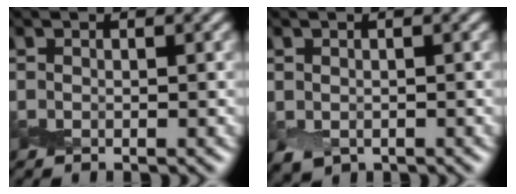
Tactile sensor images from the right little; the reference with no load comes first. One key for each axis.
{"total": 1.0, "fx": -0.3, "fy": 0.8, "fz": 0.5, "tx": -0.013, "ty": -0.008, "tz": -0.001}